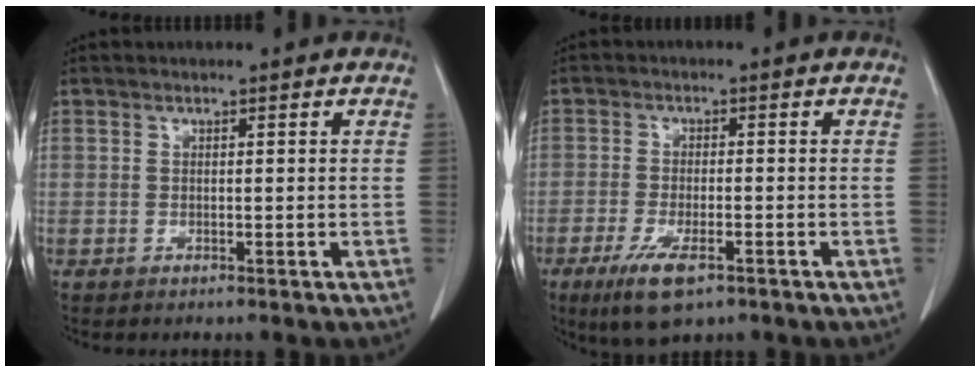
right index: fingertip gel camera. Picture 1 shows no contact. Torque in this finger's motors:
{"motor_torque": [0.82, -0.42, 0.17, 0.08]}